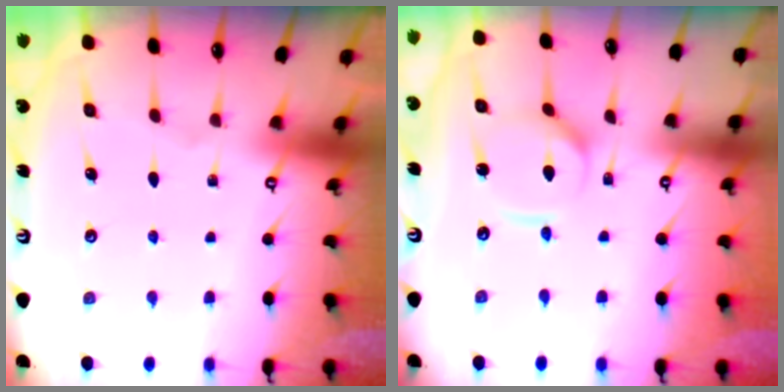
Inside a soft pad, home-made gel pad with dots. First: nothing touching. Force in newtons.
{"total": 6.0, "press": 6.0, "slide": 0.5}